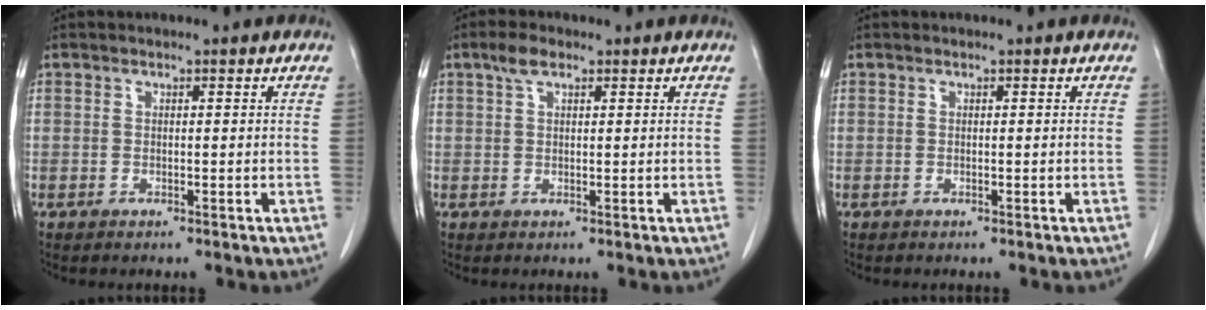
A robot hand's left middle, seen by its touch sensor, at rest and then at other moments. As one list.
[{"total": 2.6, "force": [1.6, 1.1, 1.7], "torque": [-0.039, 0.009, 0.034]}, {"total": 0.0}]